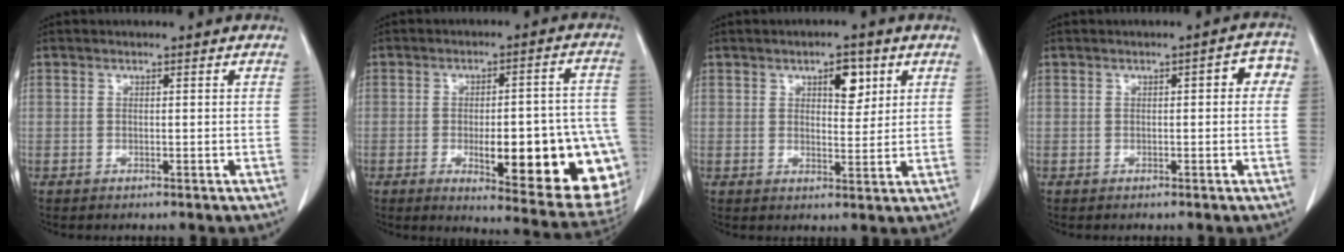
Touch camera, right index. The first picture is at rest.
{"total": 21.9, "force": [-6.2, 5.2, 20.4], "torque": [-0.165, 0.016, -0.058]}
{"total": 4.8, "force": [2.3, 2.1, 3.7], "torque": [-0.053, 0.000, 0.035]}
{"total": 3.5, "force": [0.5, 1.3, 3.2], "torque": [-0.030, 0.019, 0.000]}